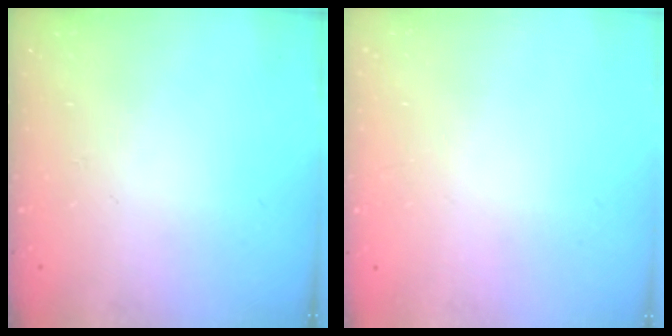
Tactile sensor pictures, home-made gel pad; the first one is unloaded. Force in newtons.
{"total": 2.2, "press": 2.2, "slide": 0.1}